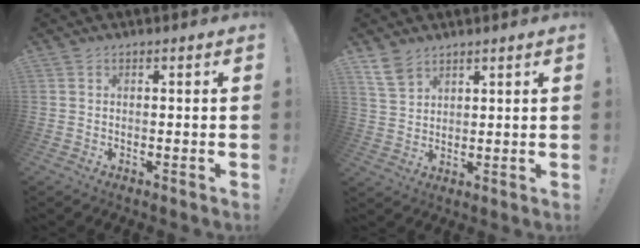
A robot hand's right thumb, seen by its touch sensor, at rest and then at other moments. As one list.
[{"total": 6.7, "force": [5.1, 3.6, 2.3], "torque": [-0.039, -0.028, 0.100]}]